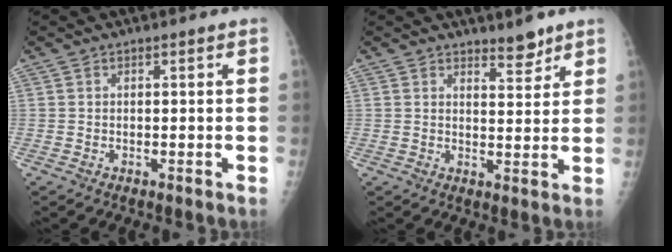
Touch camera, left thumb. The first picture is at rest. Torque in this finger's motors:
{"motor_torque": [-0.02, -0.01, 0.05, 0.09, -0.05]}